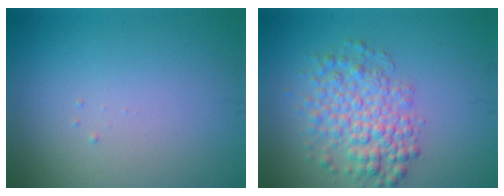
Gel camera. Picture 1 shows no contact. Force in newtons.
{"total": 4.9, "press": 4.9, "slide": 0.2}